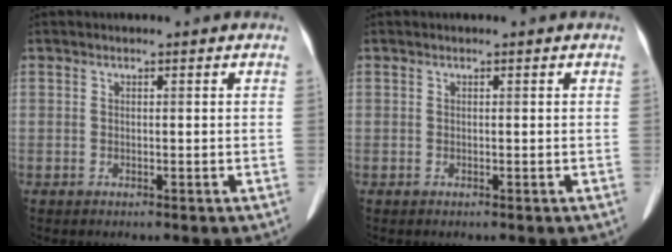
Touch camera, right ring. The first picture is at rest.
{"total": 0.0}